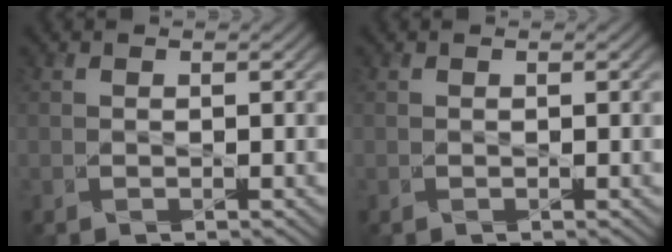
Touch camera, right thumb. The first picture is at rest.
{"total": 0.0}